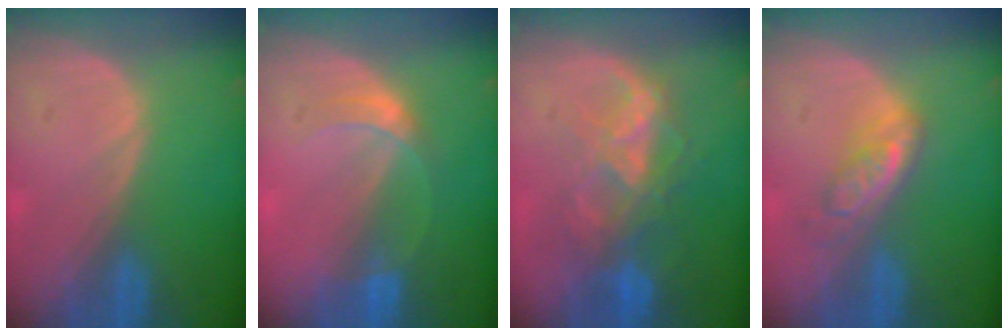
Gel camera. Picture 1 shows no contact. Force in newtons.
{"total": 3.3, "press": 3.3, "slide": 0.2}
{"total": 8.3, "press": 7.4, "slide": 3.8}
{"total": 5.0, "press": 4.6, "slide": 2.0}